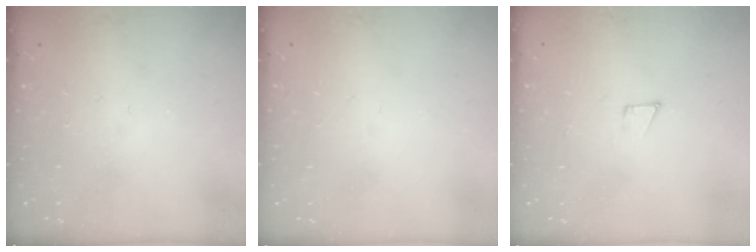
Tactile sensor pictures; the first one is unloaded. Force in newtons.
{"total": 1.6, "press": 1.6, "slide": 0.1}
{"total": 4.3, "press": 4.2, "slide": 0.3}